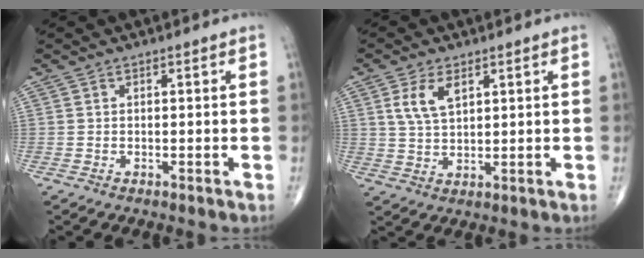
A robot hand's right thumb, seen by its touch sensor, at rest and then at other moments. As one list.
[{"total": 6.0, "force": [2.5, 3.2, 4.4], "torque": [-0.082, -0.007, 0.054]}]